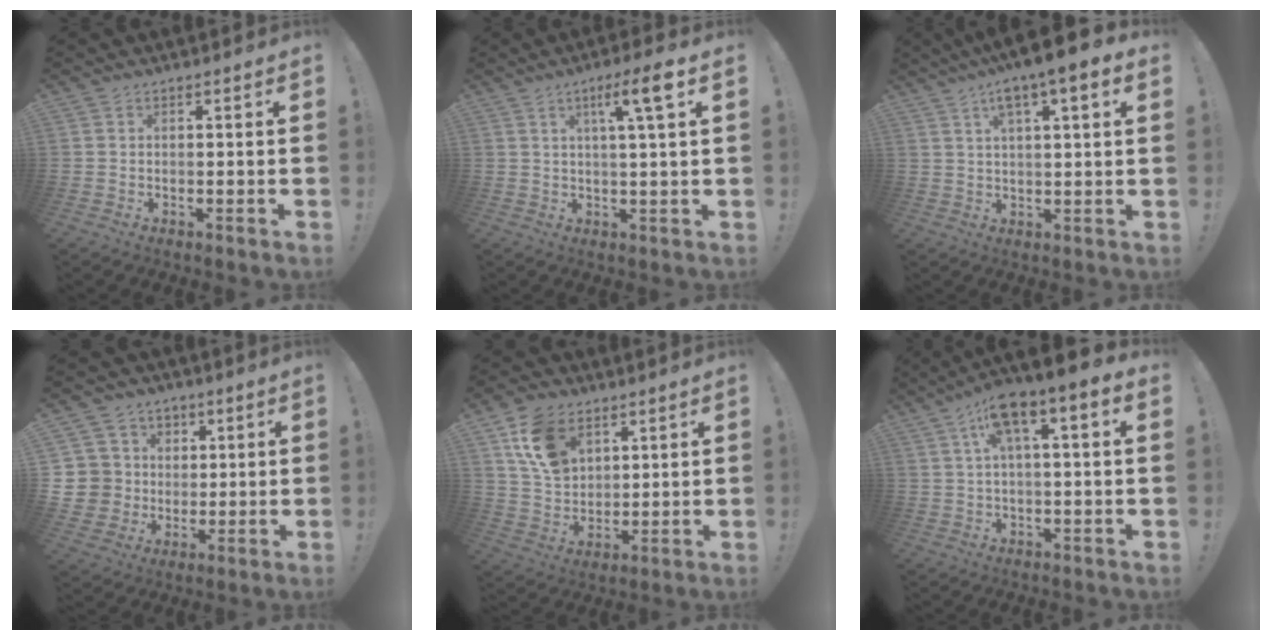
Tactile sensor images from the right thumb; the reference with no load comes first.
{"total": 8.1, "force": [3.0, 0.6, 7.5], "torque": [-0.112, -0.006, 0.038]}
{"total": 8.0, "force": [4.0, 1.9, 6.6], "torque": [-0.100, -0.022, 0.062]}
{"total": 9.8, "force": [2.0, 9.3, 2.2], "torque": [-0.028, -0.007, 0.055]}
{"total": 13.8, "force": [6.9, 9.6, 7.2], "torque": [-0.113, -0.021, 0.136]}
{"total": 9.5, "force": [3.2, 2.3, 8.7], "torque": [-0.141, -0.013, 0.051]}